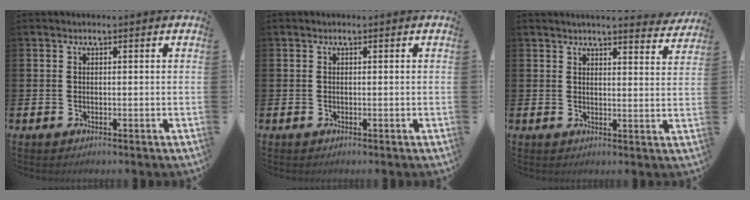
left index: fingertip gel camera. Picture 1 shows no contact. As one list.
[{"total": 0.0}, {"total": 4.0, "force": [4.0, -0.1, 0.8], "torque": [-0.015, -0.025, 0.068]}]